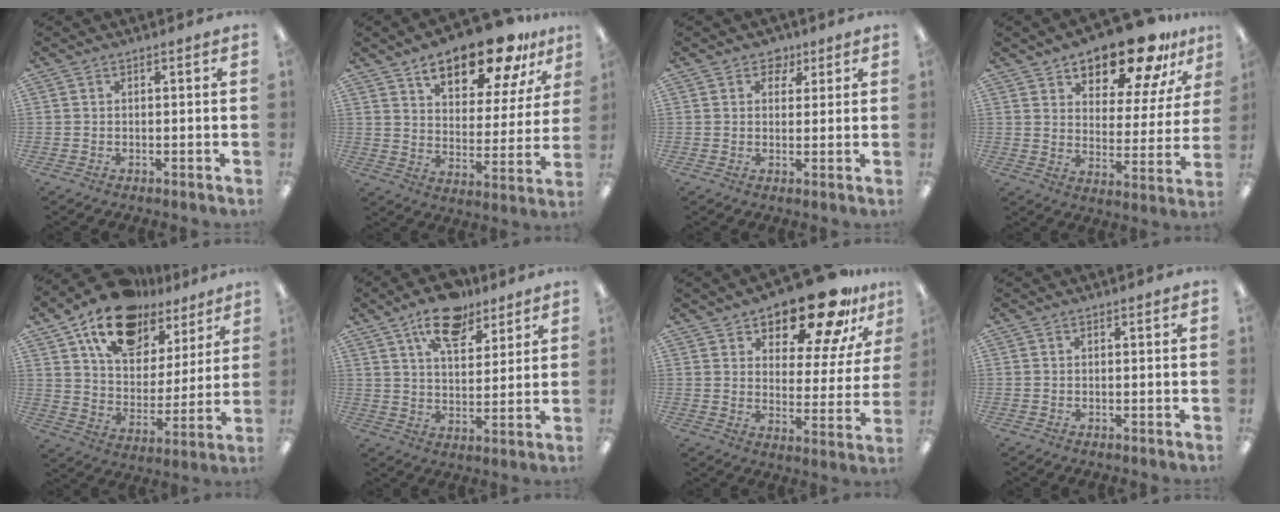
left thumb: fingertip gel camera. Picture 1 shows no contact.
{"total": 17.5, "force": [12.4, 7.0, 10.1], "torque": [-0.151, -0.064, 0.208]}
{"total": 3.8, "force": [2.4, 2.8, 1.0], "torque": [-0.005, -0.007, 0.040]}
{"total": 16.3, "force": [13.3, 6.3, 7.0], "torque": [-0.109, -0.093, 0.230]}
{"total": 16.8, "force": [12.3, 9.2, 6.8], "torque": [-0.127, -0.071, 0.223]}
{"total": 12.9, "force": [9.0, 5.8, 7.3], "torque": [-0.109, -0.040, 0.156]}
{"total": 17.9, "force": [14.4, 6.5, 8.3], "torque": [-0.129, -0.104, 0.246]}
{"total": 0.0}